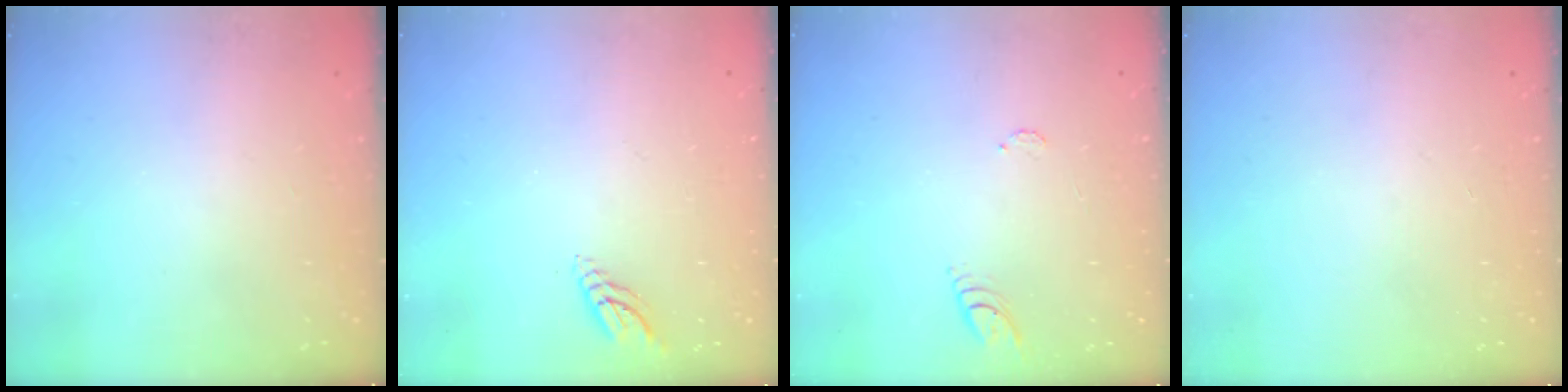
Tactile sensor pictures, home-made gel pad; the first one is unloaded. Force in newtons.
{"total": 5.0, "press": 5.0, "slide": 0.5}
{"total": 7.7, "press": 7.6, "slide": 0.7}
{"total": 0.0}